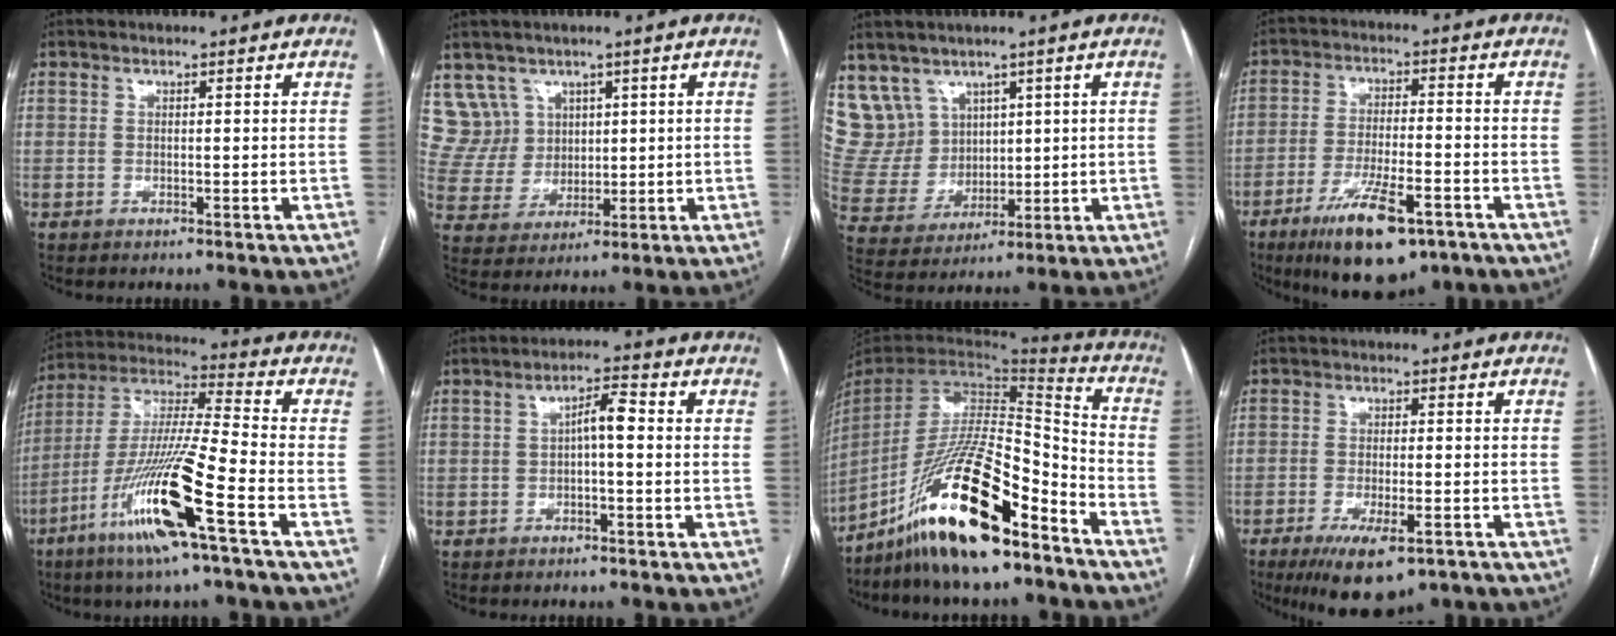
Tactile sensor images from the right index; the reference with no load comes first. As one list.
[{"total": 7.4, "force": [4.3, 6.0, -0.2], "torque": [0.000, 0.027, 0.098]}, {"total": 9.4, "force": [6.0, 7.2, 0.8], "torque": [-0.032, 0.040, 0.138]}, {"total": 12.8, "force": [-7.7, 3.4, 9.6], "torque": [-0.170, -0.018, -0.119]}, {"total": 17.5, "force": [-8.3, 0.0, 15.4], "torque": [-0.321, -0.029, -0.161]}, {"total": 3.7, "force": [-0.1, 0.9, 3.6], "torque": [-0.060, 0.015, -0.002]}, {"total": 20.7, "force": [-14.2, 3.6, 14.6], "torque": [-0.285, -0.014, -0.254]}, {"total": 9.3, "force": [-5.8, 2.8, 6.8], "torque": [-0.112, -0.018, -0.085]}]